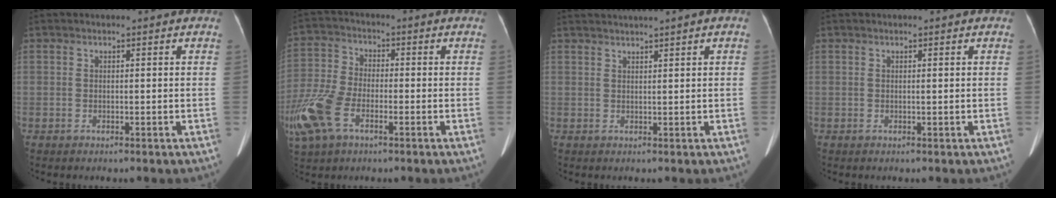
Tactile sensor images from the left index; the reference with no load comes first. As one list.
[{"total": 11.8, "force": [-5.1, 6.2, 8.7], "torque": [-0.221, -0.004, -0.098]}, {"total": 2.7, "force": [2.2, -0.2, 1.6], "torque": [-0.028, 0.023, 0.041]}, {"total": 0.0}]